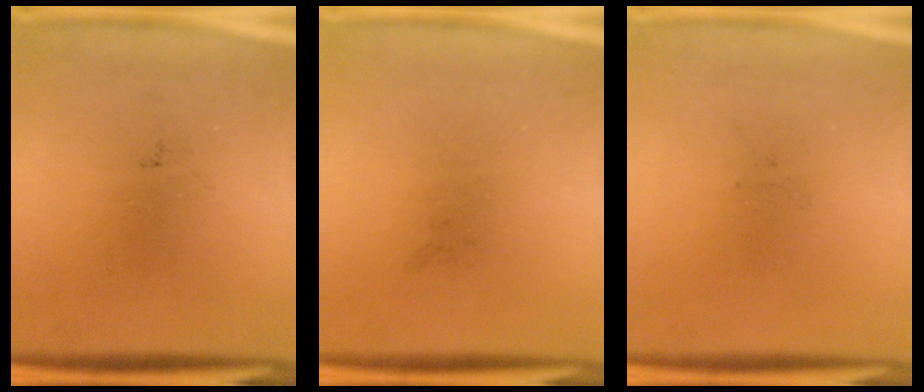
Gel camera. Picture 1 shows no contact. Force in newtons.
{"total": 0.0}
{"total": 0.0}